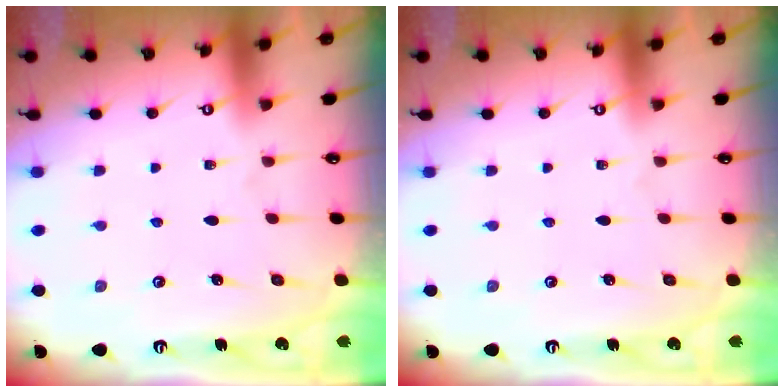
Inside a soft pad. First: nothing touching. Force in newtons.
{"total": 0.0}